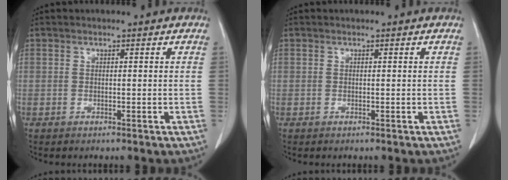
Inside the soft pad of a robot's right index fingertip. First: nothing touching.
{"total": 0.0}